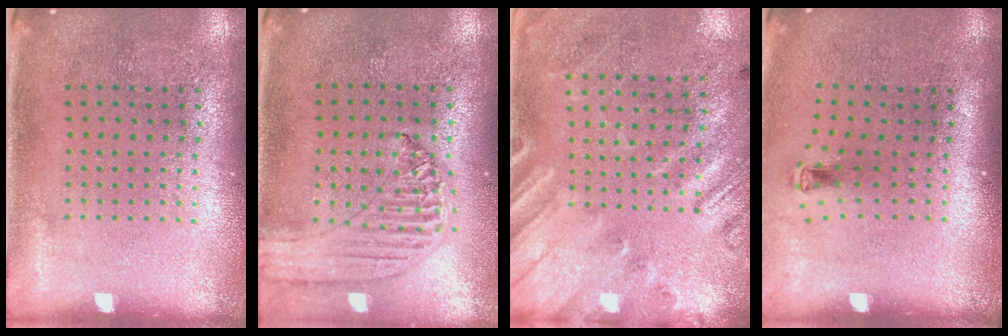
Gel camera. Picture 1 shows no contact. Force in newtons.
{"total": 1.2, "press": 1.2, "slide": 0.2}
{"total": 2.6, "press": 1.9, "slide": 1.8}
{"total": 0.6, "press": 0.3, "slide": 0.6}